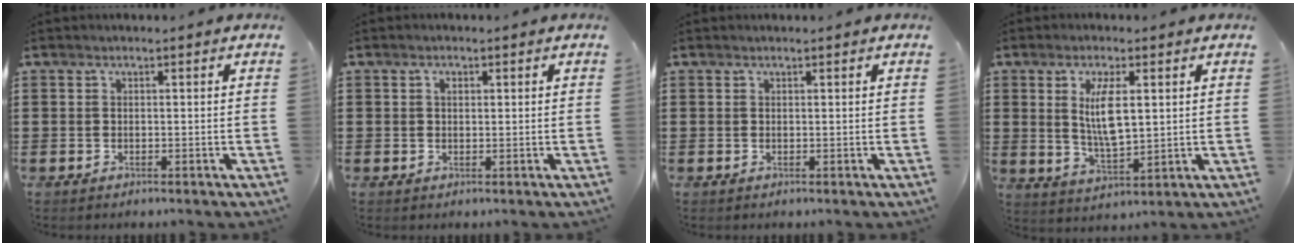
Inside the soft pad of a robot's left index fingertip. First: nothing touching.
{"total": 1.1, "force": [0.4, 0.8, 0.7], "torque": [-0.015, 0.007, 0.008]}
{"total": 0.0}
{"total": 6.5, "force": [1.8, 2.2, 5.8], "torque": [-0.109, 0.001, 0.030]}